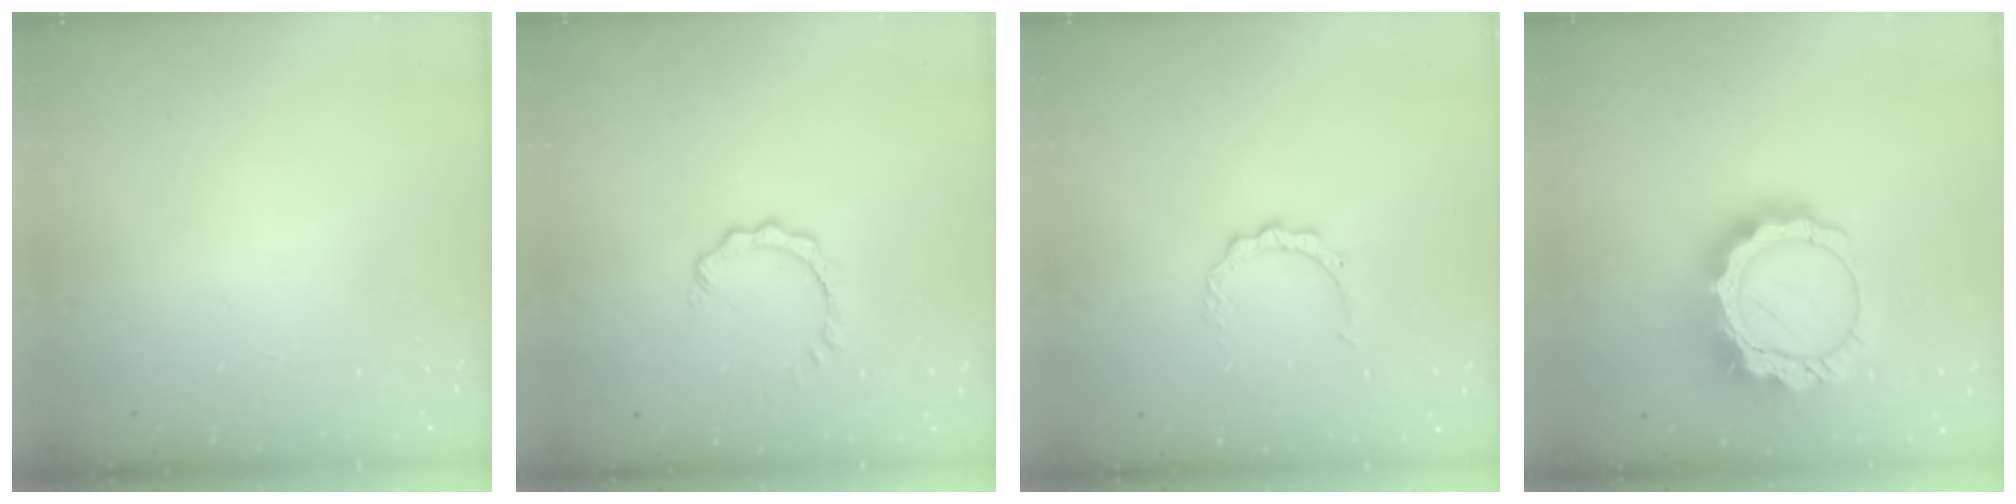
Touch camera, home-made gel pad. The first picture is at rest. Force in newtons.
{"total": 3.0, "press": 3.0, "slide": 0.3}
{"total": 2.9, "press": 2.9, "slide": 0.2}
{"total": 19.2, "press": 19.1, "slide": 2.1}